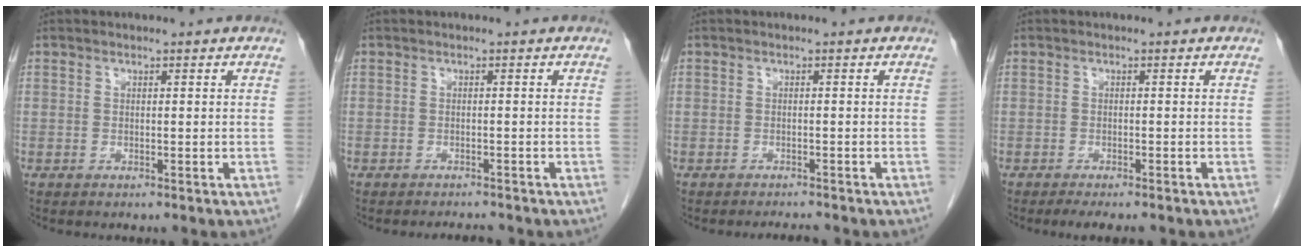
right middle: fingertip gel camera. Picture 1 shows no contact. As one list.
[{"total": 1.6, "force": [-1.6, 0.1, 0.2], "torque": [-0.006, -0.008, -0.018]}, {"total": 1.6, "force": [-1.5, -0.2, 0.3], "torque": [-0.007, -0.008, -0.018]}, {"total": 4.3, "force": [-3.6, 0.9, 2.2], "torque": [-0.026, -0.009, -0.050]}]